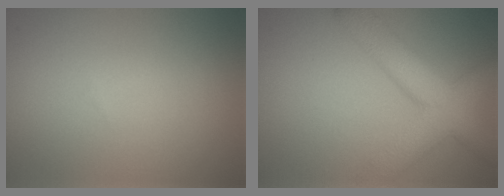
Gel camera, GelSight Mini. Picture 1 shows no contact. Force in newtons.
{"total": 7.3, "press": 7.3, "slide": 0.4}